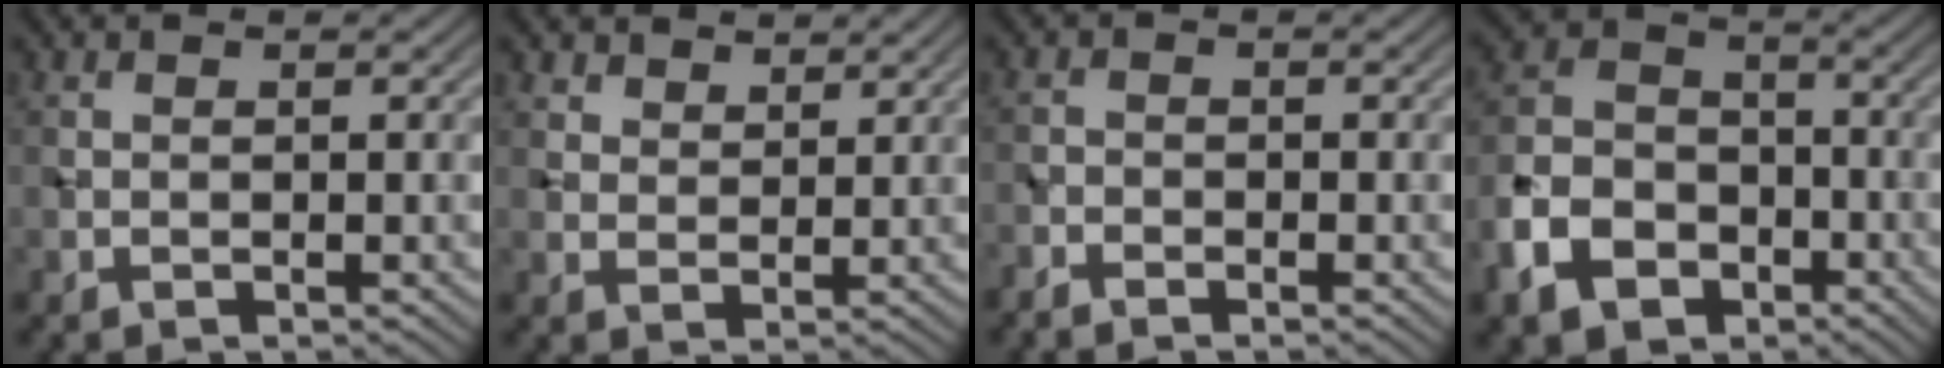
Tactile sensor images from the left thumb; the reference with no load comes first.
{"total": 3.6, "force": [2.9, 1.8, 1.1], "torque": [-0.029, -0.006, 0.069]}
{"total": 1.8, "force": [-1.6, 0.6, 0.5], "torque": [-0.011, -0.004, -0.037]}
{"total": 10.0, "force": [-5.1, 7.0, 4.9], "torque": [-0.127, -0.015, -0.114]}